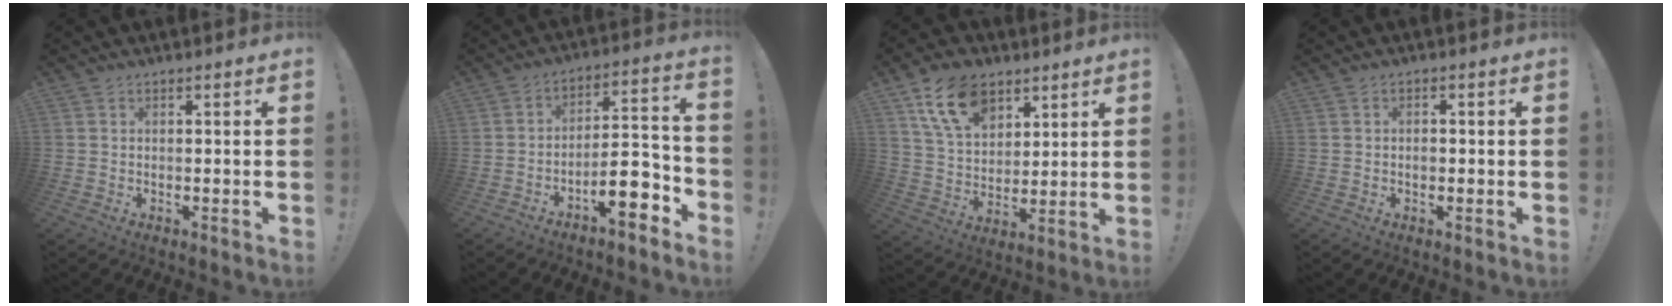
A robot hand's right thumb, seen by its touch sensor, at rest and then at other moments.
{"total": 11.5, "force": [-6.8, 4.0, 8.3], "torque": [-0.113, 0.040, -0.114]}
{"total": 15.3, "force": [8.7, 9.7, 8.1], "torque": [-0.142, -0.031, 0.165]}
{"total": 1.2, "force": [-0.6, 0.8, 0.7], "torque": [-0.008, 0.002, -0.012]}